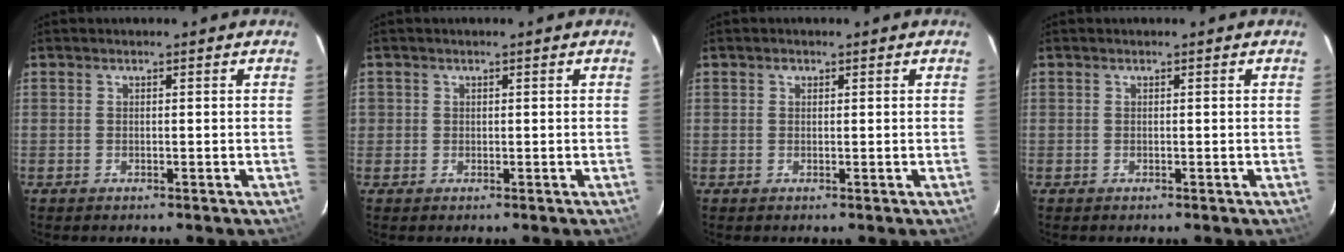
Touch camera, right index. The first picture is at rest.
{"total": 1.0, "force": [0.0, 1.0, 0.0], "torque": [0.001, 0.004, -0.001]}
{"total": 0.6, "force": [0.3, 0.5, 0.1], "torque": [-0.001, 0.004, 0.003]}
{"total": 0.0}